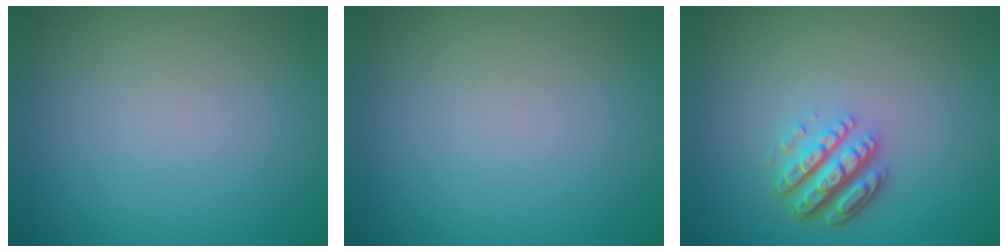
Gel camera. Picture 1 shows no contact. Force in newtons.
{"total": 0.0}
{"total": 4.4, "press": 3.2, "slide": 3.0}